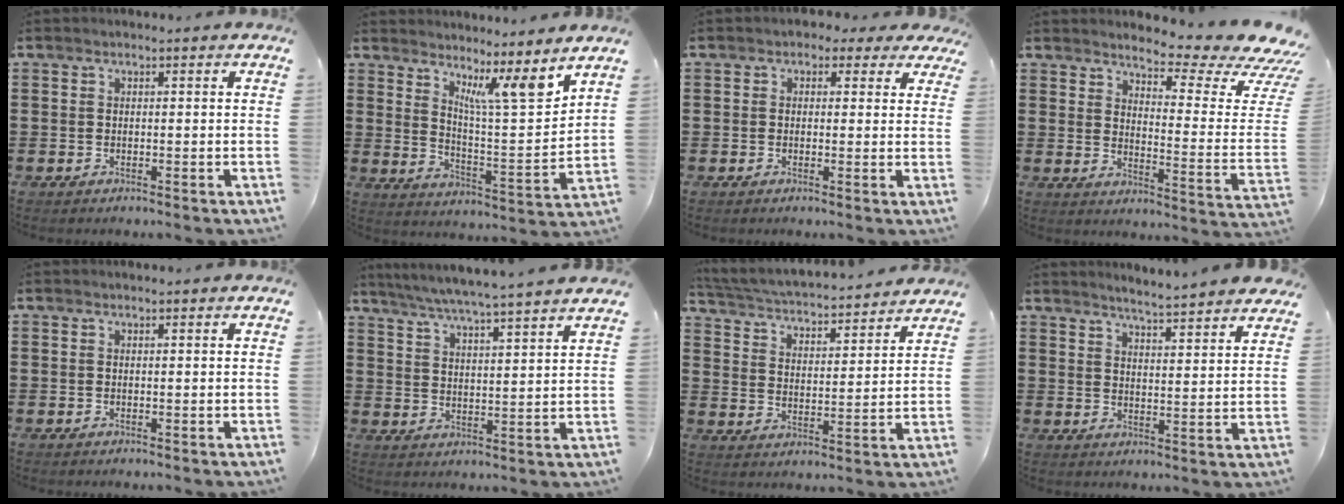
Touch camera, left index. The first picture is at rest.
{"total": 8.5, "force": [6.2, 0.6, 5.7], "torque": [-0.105, -0.036, 0.102]}
{"total": 1.8, "force": [0.7, 1.5, 0.7], "torque": [-0.014, 0.006, 0.008]}
{"total": 6.1, "force": [5.0, 0.6, 3.5], "torque": [-0.057, -0.051, 0.076]}
{"total": 0.0}
{"total": 5.0, "force": [4.5, -1.0, 1.7], "torque": [-0.052, -0.033, 0.074]}
{"total": 3.8, "force": [3.8, 0.0, 0.7], "torque": [-0.037, -0.032, 0.057]}
{"total": 4.1, "force": [4.0, -0.9, 0.6], "torque": [-0.030, -0.028, 0.066]}